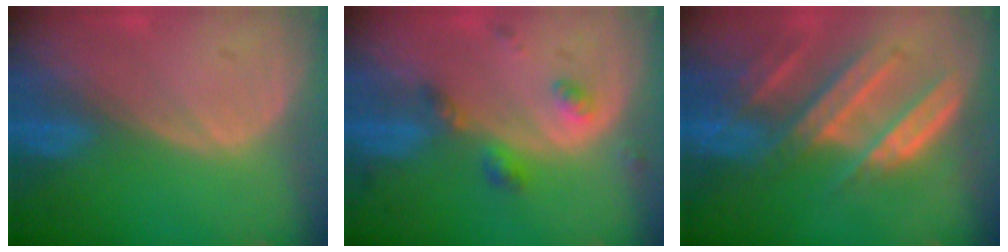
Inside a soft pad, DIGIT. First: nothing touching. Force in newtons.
{"total": 4.3, "press": 4.1, "slide": 1.3}
{"total": 9.4, "press": 8.3, "slide": 4.4}